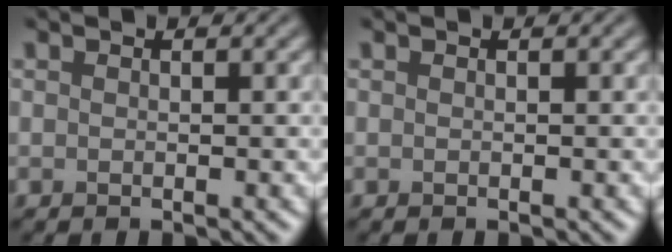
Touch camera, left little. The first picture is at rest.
{"total": 0.0}